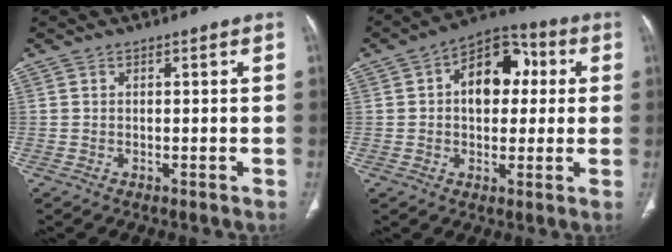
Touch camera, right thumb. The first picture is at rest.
{"total": 12.6, "force": [2.1, 8.4, 9.2], "torque": [-0.094, 0.023, 0.020]}